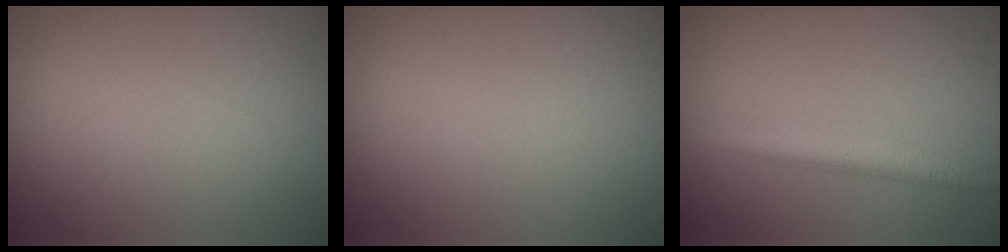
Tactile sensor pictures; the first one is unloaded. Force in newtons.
{"total": 0.0}
{"total": 2.5, "press": 2.5, "slide": 0.0}